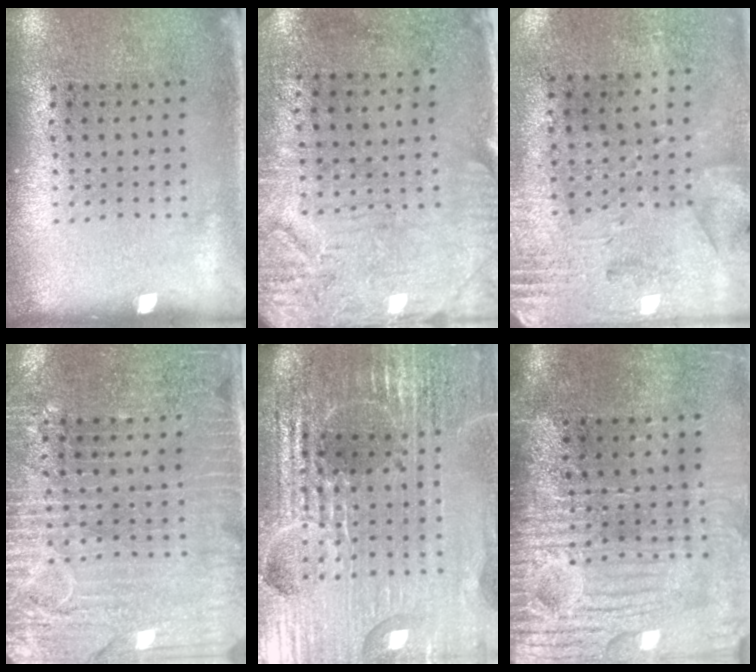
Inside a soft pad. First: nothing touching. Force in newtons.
{"total": 3.3, "press": 2.6, "slide": 2.0}
{"total": 2.7, "press": 2.3, "slide": 1.5}
{"total": 3.6, "press": 3.2, "slide": 1.7}
{"total": 6.7, "press": 5.8, "slide": 3.3}
{"total": 4.7, "press": 4.0, "slide": 2.4}